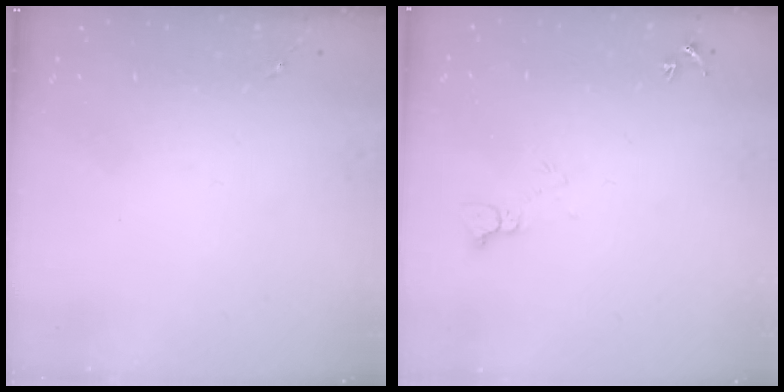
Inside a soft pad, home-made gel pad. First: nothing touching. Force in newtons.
{"total": 4.4, "press": 4.3, "slide": 0.4}